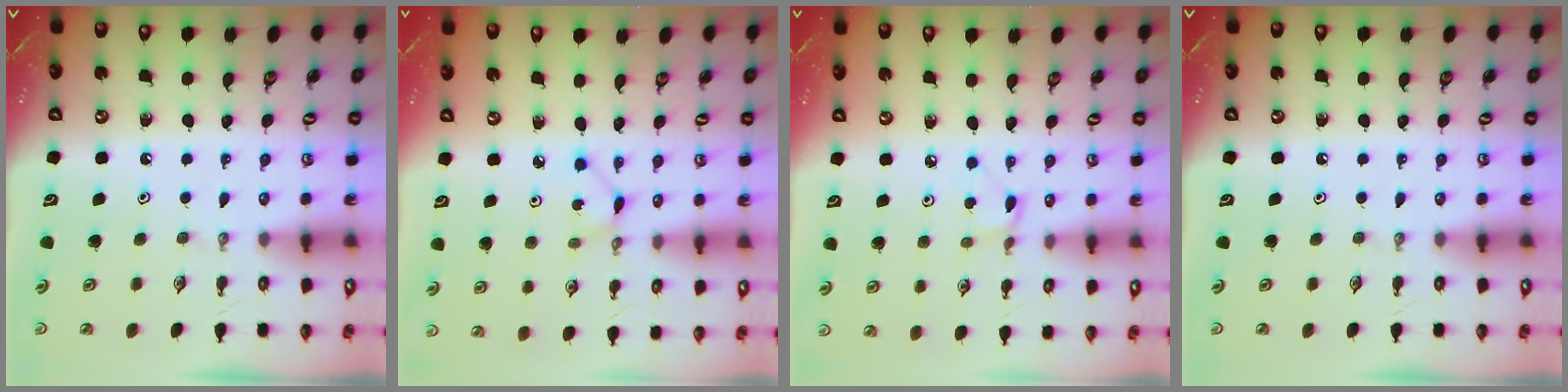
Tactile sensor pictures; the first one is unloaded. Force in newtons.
{"total": 1.6, "press": 1.5, "slide": 0.1}
{"total": 2.0, "press": 2.0, "slide": 0.3}
{"total": 0.0}